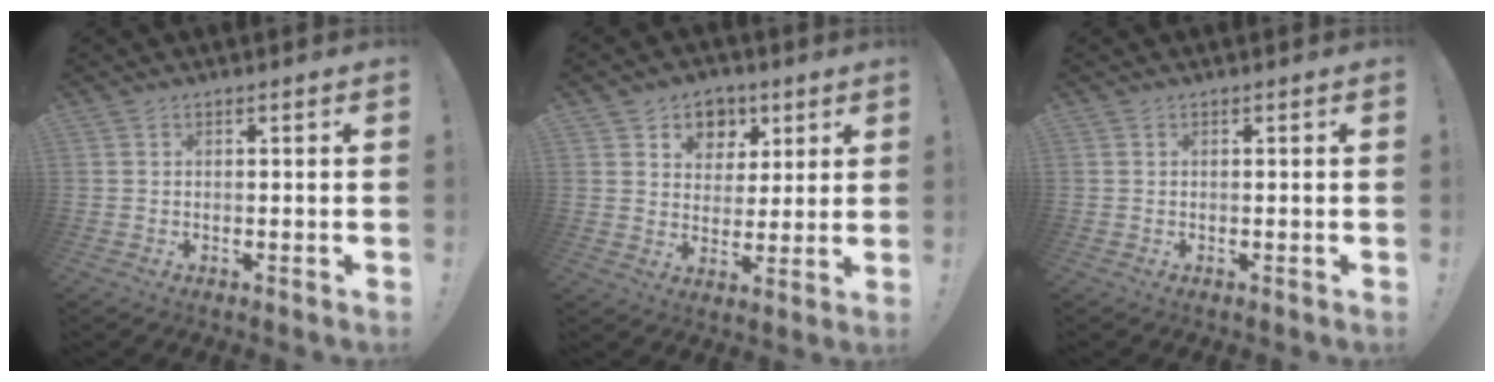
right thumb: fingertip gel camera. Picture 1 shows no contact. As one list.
[{"total": 8.3, "force": [3.8, 7.1, 2.1], "torque": [-0.024, -0.029, 0.075]}, {"total": 0.0}]